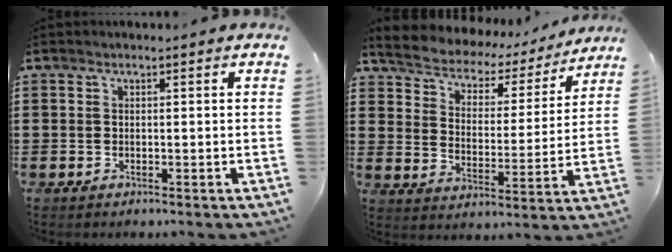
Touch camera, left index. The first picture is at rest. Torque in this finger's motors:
{"motor_torque": [0.95, -1.19, 0.36, 0.09]}